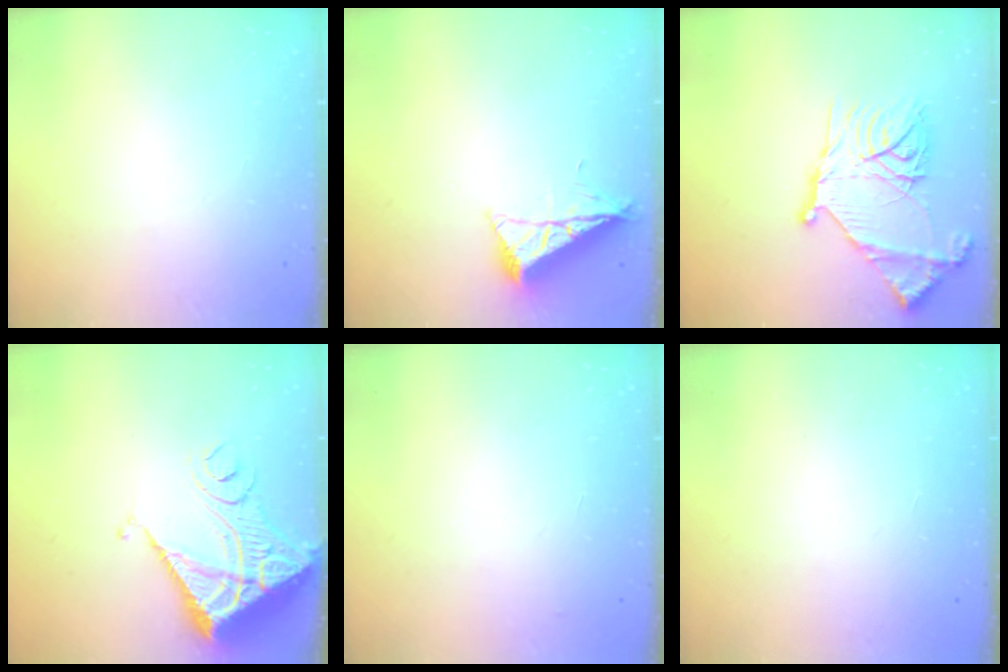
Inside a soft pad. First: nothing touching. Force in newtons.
{"total": 7.7, "press": 7.6, "slide": 0.8}
{"total": 22.5, "press": 22.4, "slide": 2.2}
{"total": 13.8, "press": 13.7, "slide": 1.9}
{"total": 2.9, "press": 2.9, "slide": 0.1}
{"total": 1.5, "press": 1.5, "slide": 0.1}